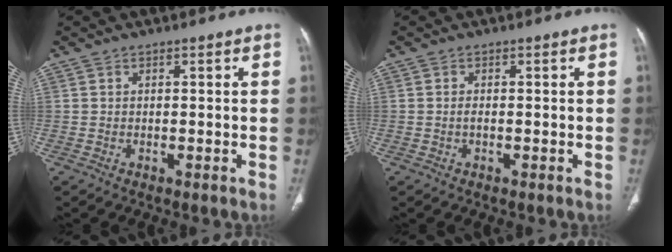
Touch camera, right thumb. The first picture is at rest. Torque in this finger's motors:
{"motor_torque": [-0.14, 0.08, -0.20, -0.08, 0.01]}